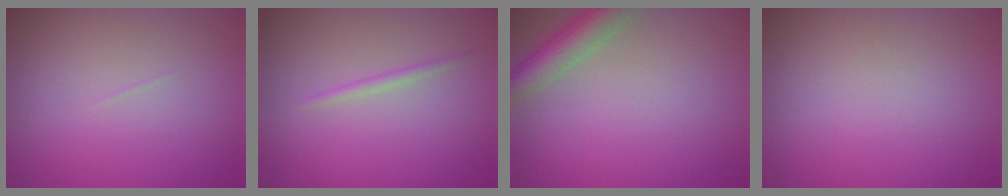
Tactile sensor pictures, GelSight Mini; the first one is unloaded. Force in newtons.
{"total": 0.8, "press": 0.8, "slide": 0.0}
{"total": 4.4, "press": 4.4, "slide": 0.2}
{"total": 0.0}